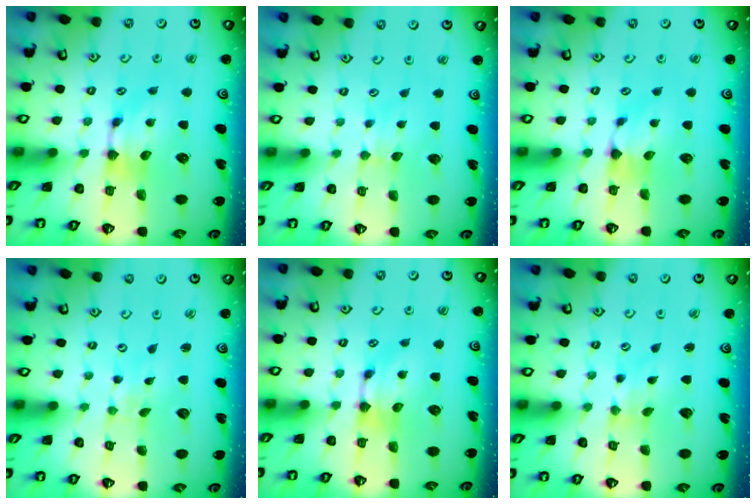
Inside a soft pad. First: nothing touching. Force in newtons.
{"total": 1.9, "press": 1.8, "slide": 0.4}
{"total": 0.6, "press": 0.3, "slide": 0.6}
{"total": 6.4, "press": 6.4, "slide": 0.4}
{"total": 0.0}
{"total": 2.6, "press": 2.4, "slide": 0.8}